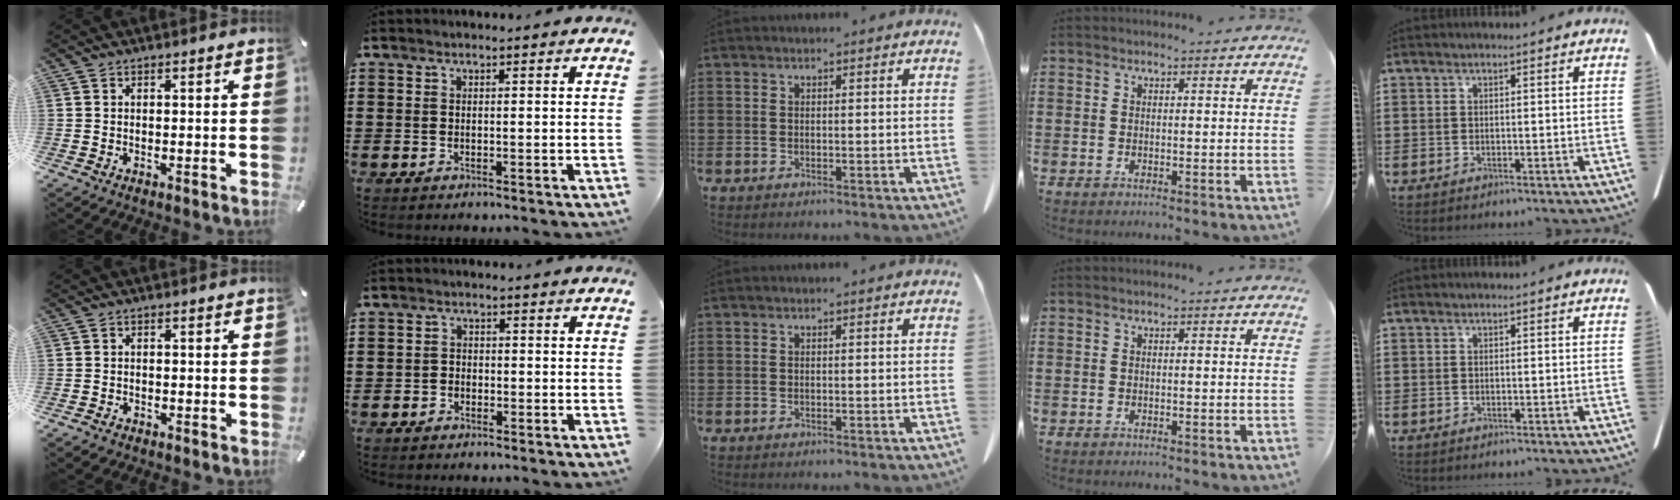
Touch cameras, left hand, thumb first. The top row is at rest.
{"thumb": {"total": 1.1, "force": [-0.8, 0.6, 0.3], "torque": [-0.006, 0.001, -0.018]}, "index": {"total": 1.5, "force": [-1.2, 0.9, -0.1], "torque": [-0.004, 0.004, -0.028]}}